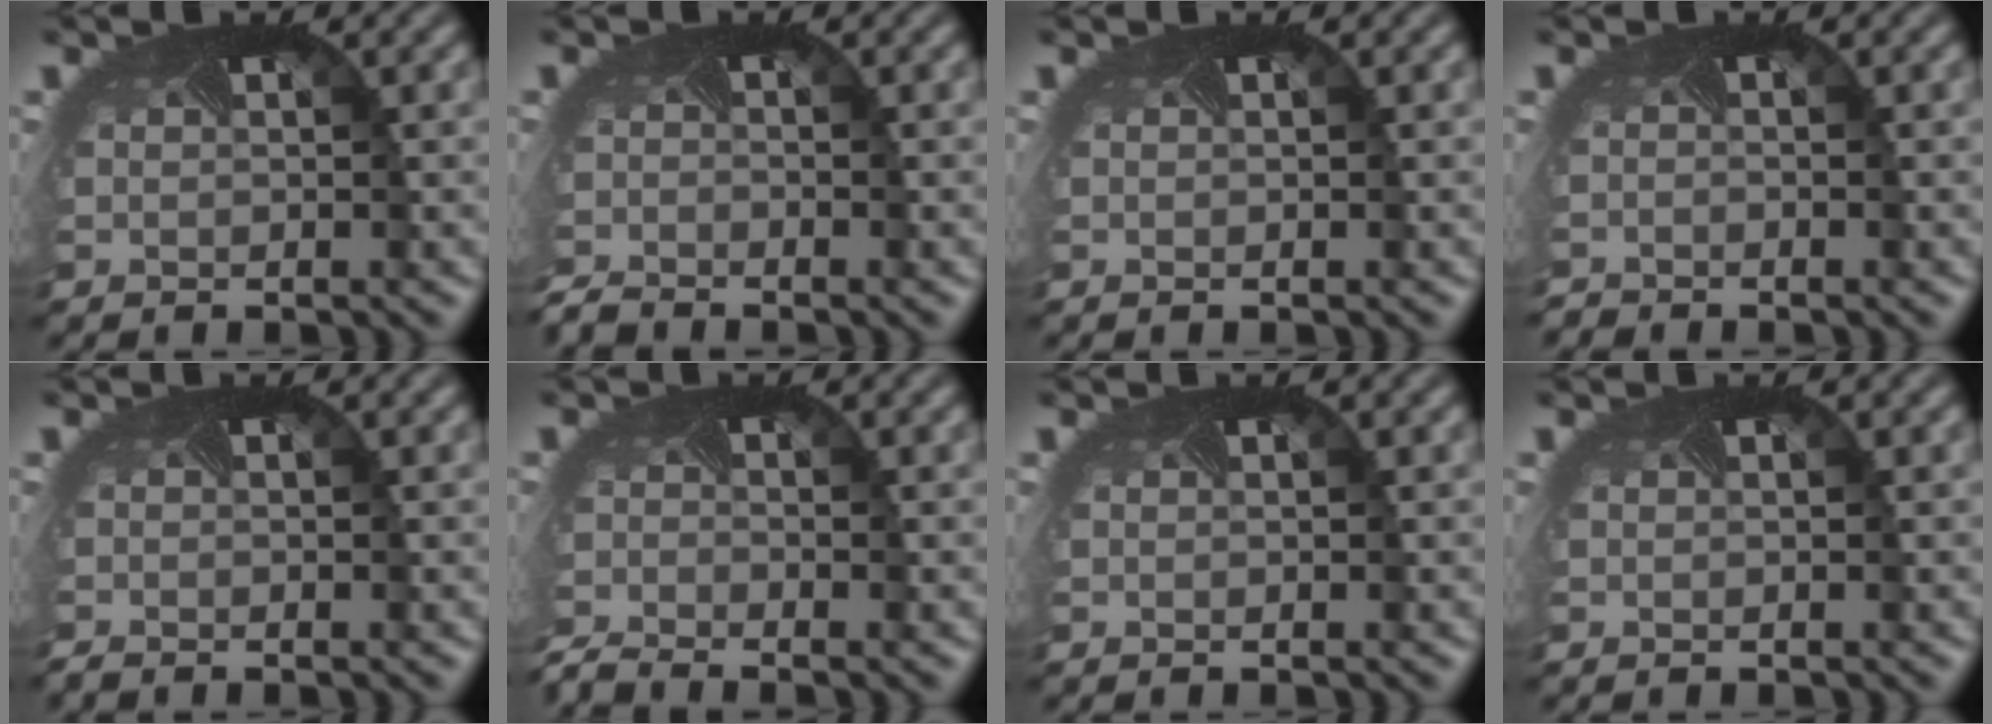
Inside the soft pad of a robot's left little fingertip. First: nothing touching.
{"total": 2.4, "force": [-2.4, -0.2, -0.2], "torque": [-0.009, -0.020, -0.053]}
{"total": 0.0}
{"total": 1.3, "force": [-1.2, -0.3, -0.6], "torque": [0.002, -0.013, -0.025]}
{"total": 1.0, "force": [-1.0, -0.2, 0.1], "torque": [-0.011, -0.010, -0.020]}
{"total": 3.1, "force": [-3.0, 0.1, 0.5], "torque": [-0.020, -0.024, -0.066]}
{"total": 0.0}
{"total": 0.0}